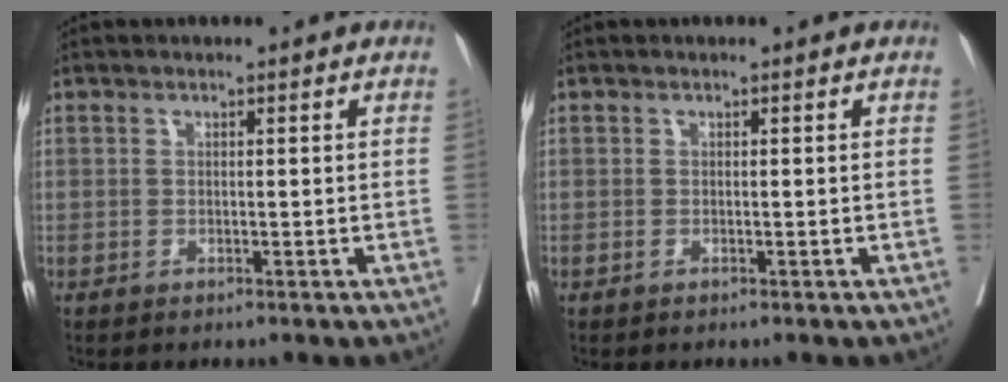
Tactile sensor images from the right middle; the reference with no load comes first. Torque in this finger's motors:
{"motor_torque": [-0.03, -0.02, 0.00, 0.00]}